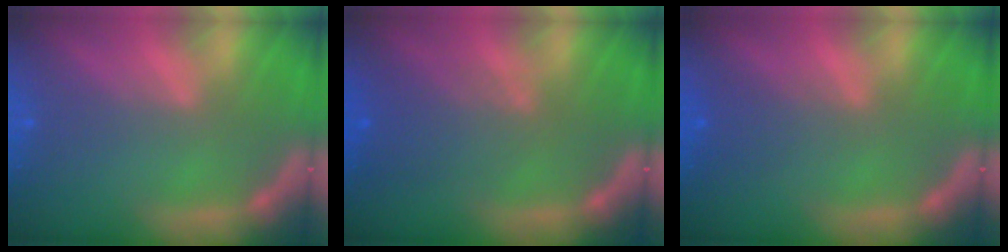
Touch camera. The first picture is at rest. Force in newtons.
{"total": 4.1}
{"total": 1.9}